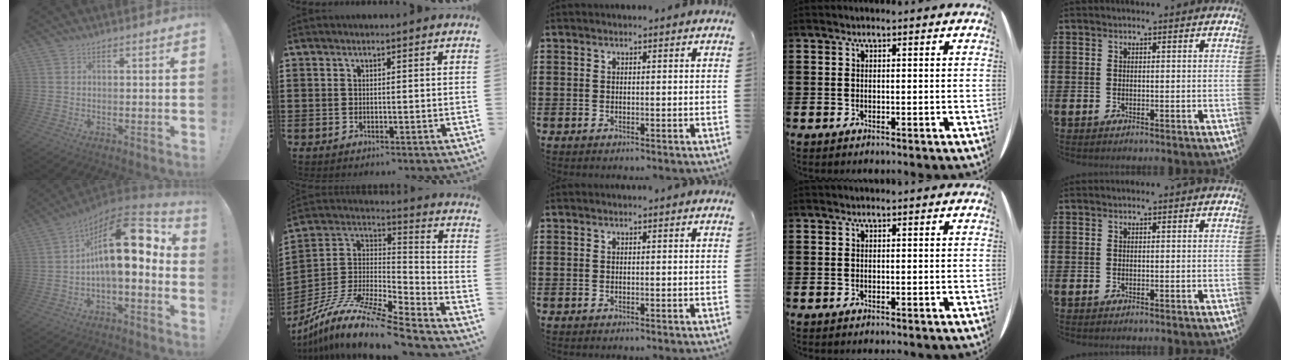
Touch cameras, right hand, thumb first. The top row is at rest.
{"thumb": {"total": 19.3, "force": [3.6, 7.0, 17.7], "torque": [-0.288, -0.013, 0.058]}, "index": {"total": 13.0, "force": [-10.4, 1.3, 7.8], "torque": [-0.153, 0.010, -0.201]}}